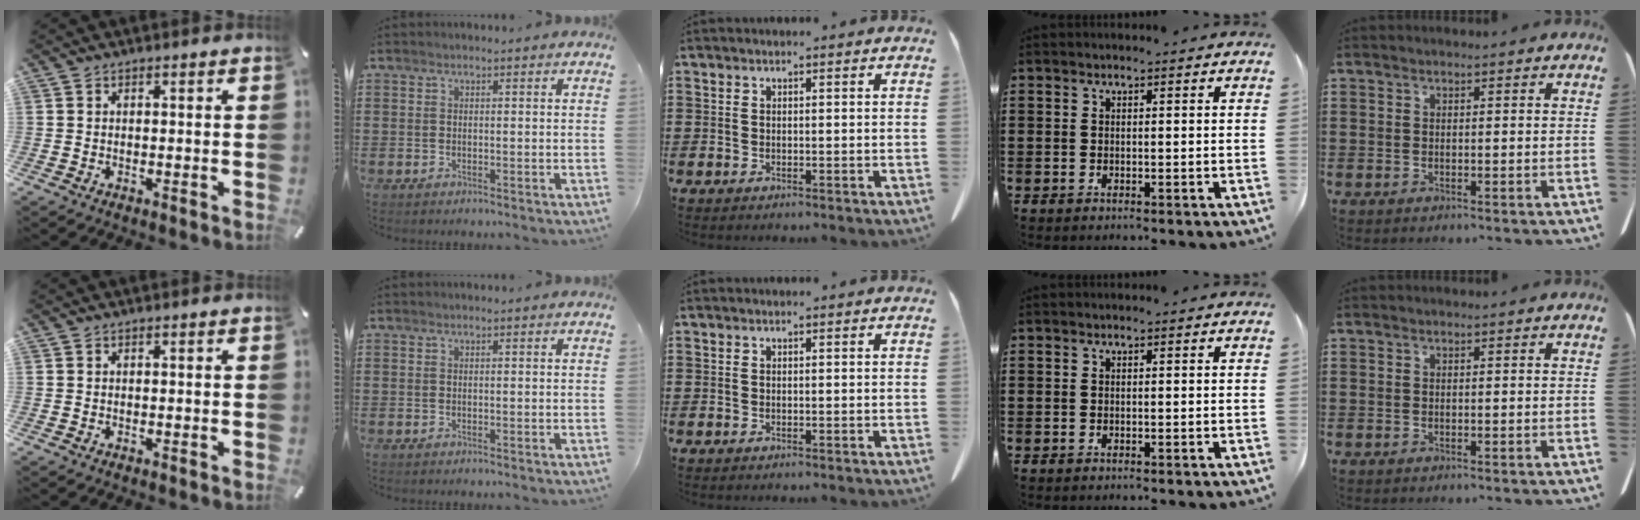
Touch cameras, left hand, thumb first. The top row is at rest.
{}